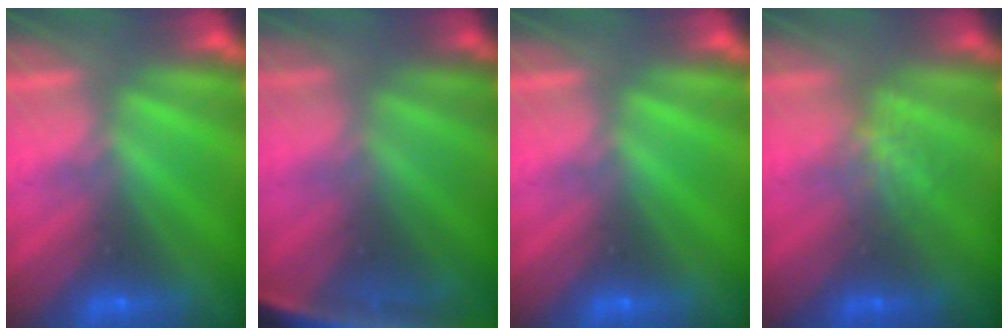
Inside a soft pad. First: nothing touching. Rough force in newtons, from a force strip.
{"total": 6.7}
{"total": 0.0}
{"total": 1.2}